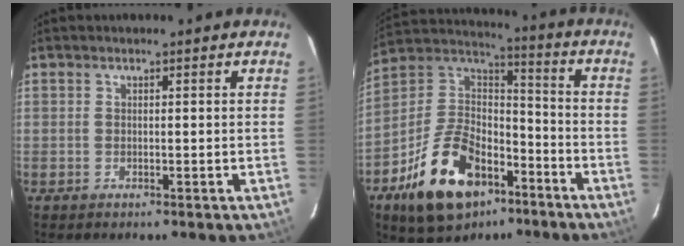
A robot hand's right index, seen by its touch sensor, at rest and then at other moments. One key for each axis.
{"total": 21.2, "fx": -11.5, "fy": 12.1, "fz": 13.1, "tx": -0.275, "ty": 0.019, "tz": -0.186}